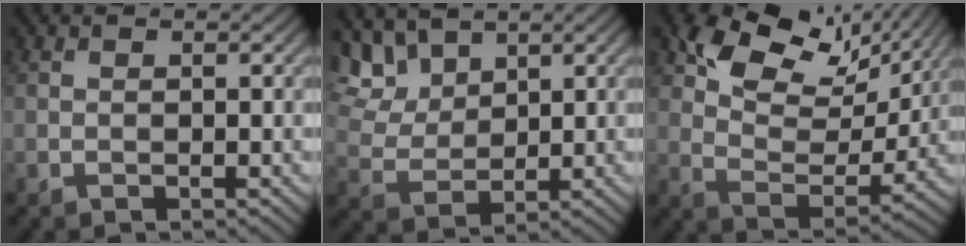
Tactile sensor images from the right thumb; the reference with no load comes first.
{"total": 7.8, "force": [5.2, 4.1, 4.1], "torque": [-0.129, 0.003, 0.108]}
{"total": 12.3, "force": [7.0, 6.6, 7.6], "torque": [-0.150, 0.000, 0.124]}